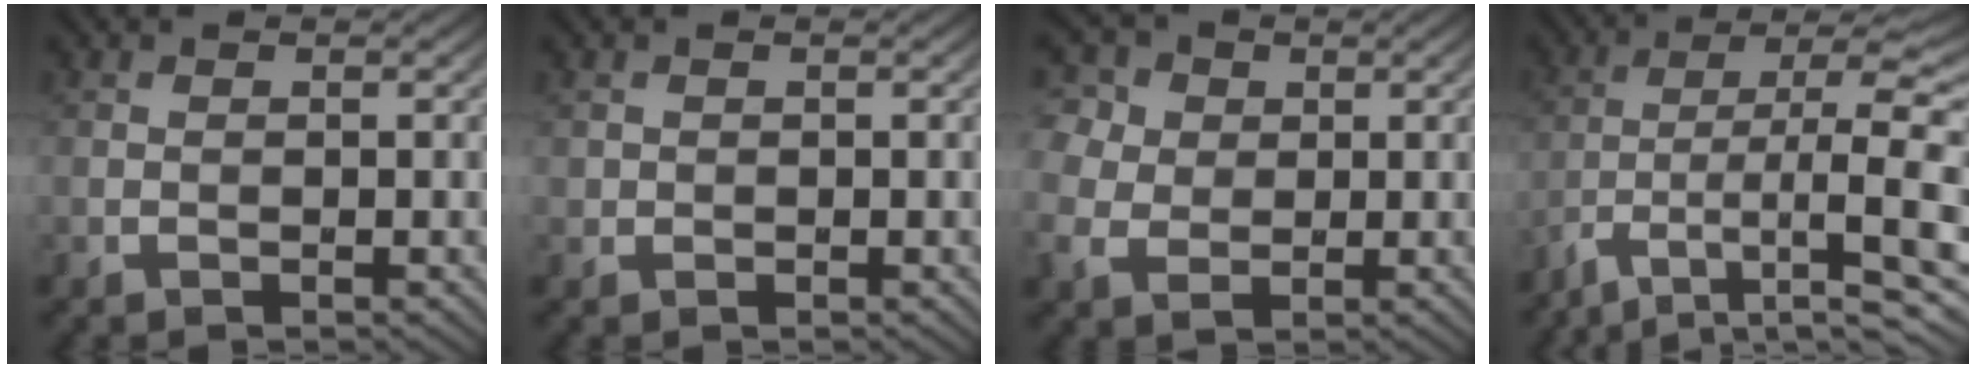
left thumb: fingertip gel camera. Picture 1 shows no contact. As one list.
[{"total": 0.6, "force": [0.1, 0.5, -0.3], "torque": [0.009, -0.003, 0.002]}, {"total": 6.3, "force": [1.2, 5.4, 2.9], "torque": [-0.109, 0.007, 0.017]}, {"total": 11.2, "force": [-4.0, 4.0, 9.7], "torque": [-0.186, -0.016, -0.068]}]